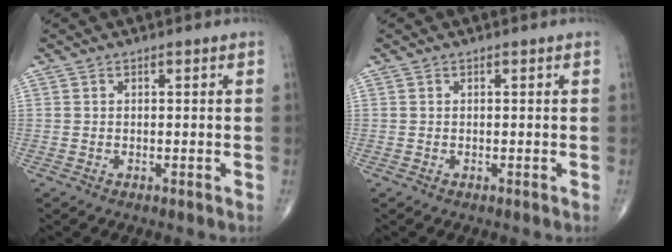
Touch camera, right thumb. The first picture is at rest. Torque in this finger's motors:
{"motor_torque": [0.00, 0.00, 0.00, 0.00, 0.01]}